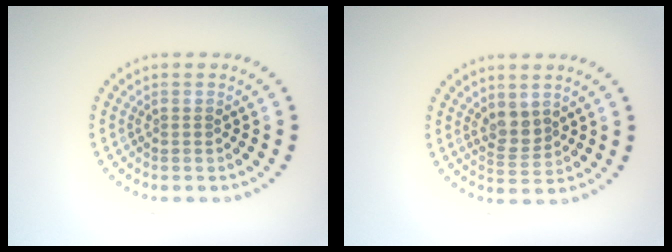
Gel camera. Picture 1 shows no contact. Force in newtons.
{"total": 2.1, "press": 1.8, "slide": 1.1}